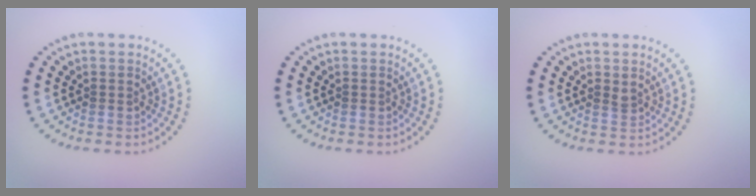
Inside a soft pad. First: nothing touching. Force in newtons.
{"total": 0.0}
{"total": 0.8, "press": 0.6, "slide": 0.5}